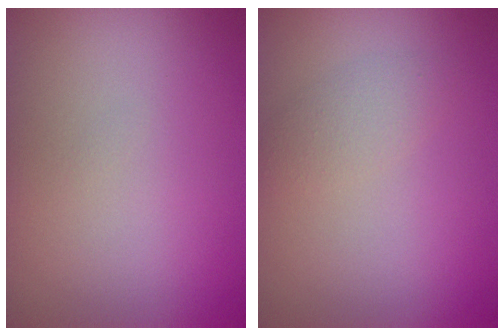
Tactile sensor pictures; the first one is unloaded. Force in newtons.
{"total": 1.7, "press": 1.7, "slide": 0.1}